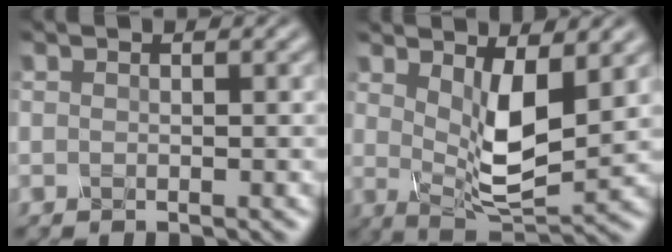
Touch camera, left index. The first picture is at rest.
{"total": 5.2, "force": [1.6, 1.8, 4.6], "torque": [-0.091, -0.013, 0.034]}